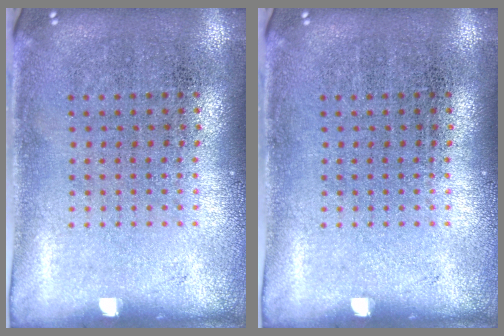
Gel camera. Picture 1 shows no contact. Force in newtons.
{"total": 0.0}